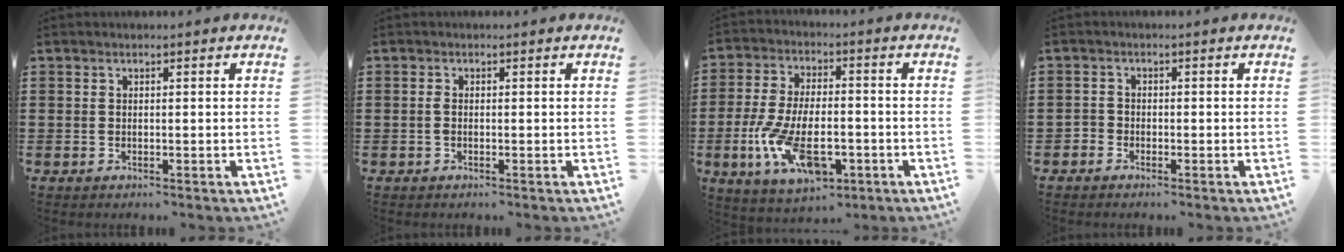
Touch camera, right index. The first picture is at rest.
{"total": 0.9, "force": [-0.2, 0.4, 0.8], "torque": [-0.017, 0.000, -0.004]}
{"total": 11.2, "force": [-3.7, 5.2, 9.2], "torque": [-0.203, -0.002, -0.067]}
{"total": 1.3, "force": [-1.0, 0.8, 0.1], "torque": [-0.005, 0.005, -0.022]}